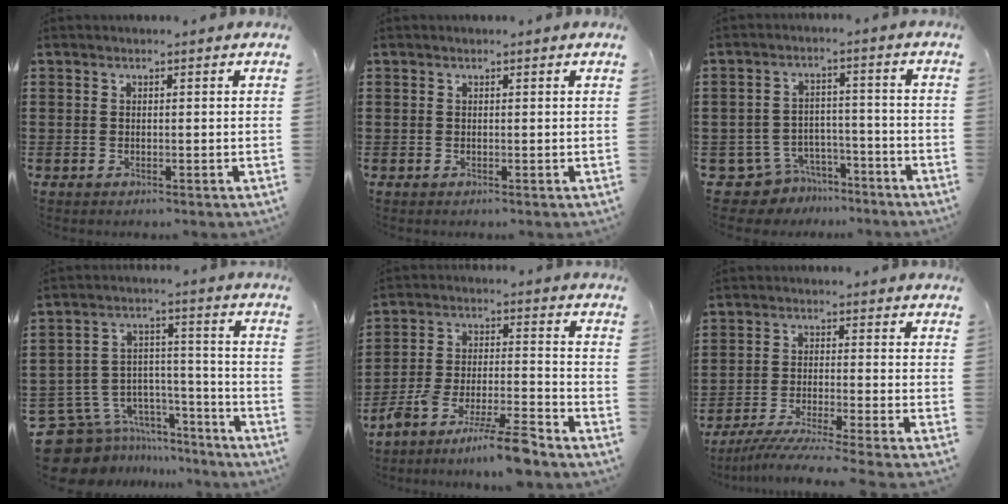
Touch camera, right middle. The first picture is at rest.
{"total": 0.0}
{"total": 5.9, "force": [-5.4, 2.4, 0.8], "torque": [-0.038, 0.013, -0.114]}
{"total": 9.0, "force": [-7.1, 5.3, 1.7], "torque": [-0.058, 0.014, -0.136]}
{"total": 9.7, "force": [-8.8, 0.0, 3.9], "torque": [-0.069, 0.013, -0.172]}
{"total": 4.9, "force": [-4.5, -0.5, 1.9], "torque": [-0.046, -0.020, -0.092]}